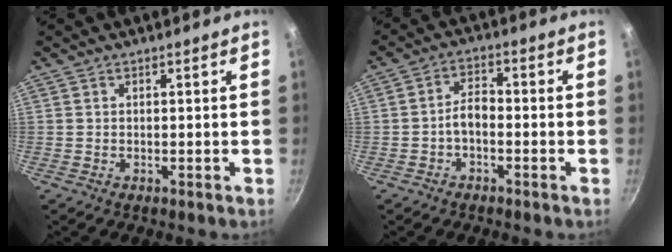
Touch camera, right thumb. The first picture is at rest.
{"total": 4.0, "force": [-1.6, 2.2, 3.0], "torque": [-0.045, 0.027, -0.034]}